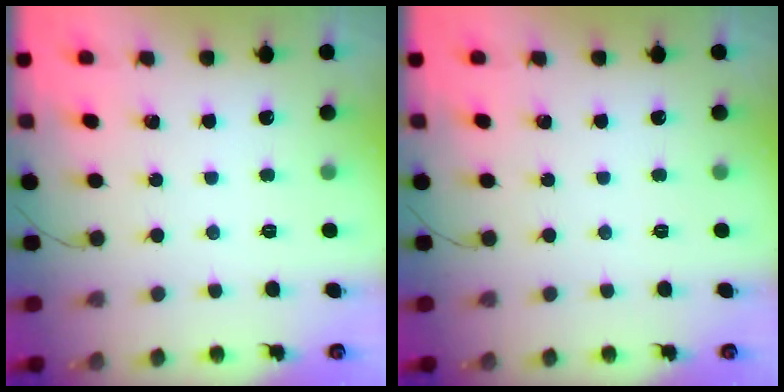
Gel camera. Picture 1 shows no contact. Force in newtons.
{"total": 0.0}